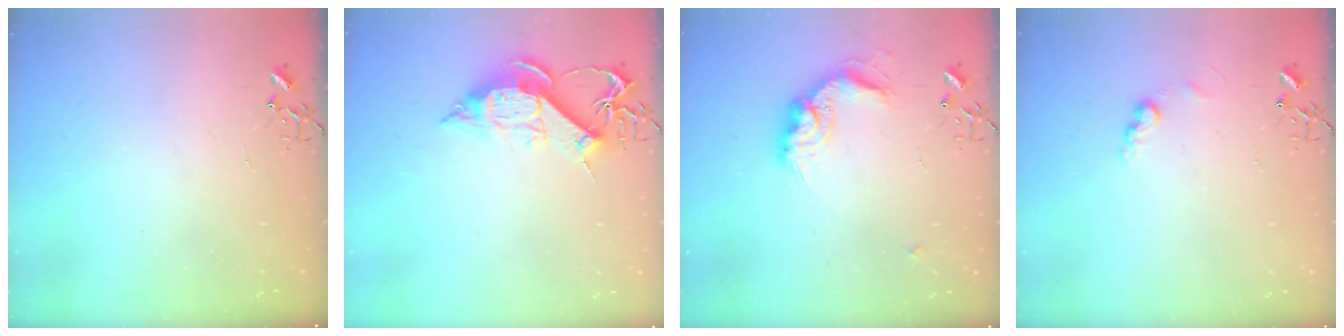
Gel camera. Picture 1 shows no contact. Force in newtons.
{"total": 11.4, "press": 11.3, "slide": 1.1}
{"total": 15.0, "press": 15.0, "slide": 0.6}
{"total": 6.4, "press": 6.4, "slide": 0.5}